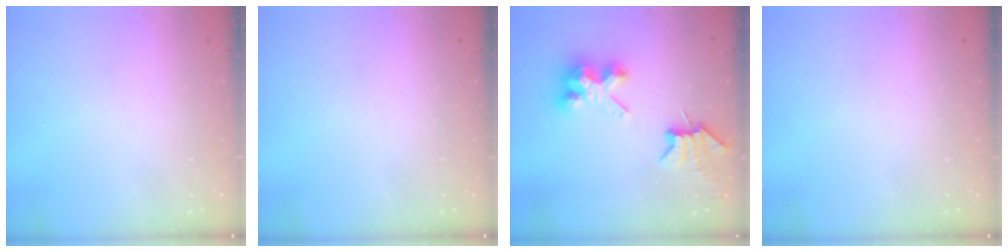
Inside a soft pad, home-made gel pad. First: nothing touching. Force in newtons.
{"total": 0.0}
{"total": 7.3, "press": 7.2, "slide": 0.8}
{"total": 0.0}